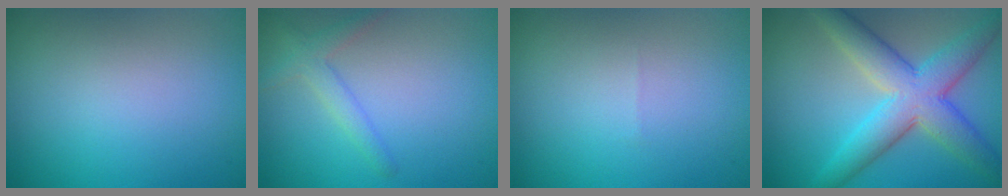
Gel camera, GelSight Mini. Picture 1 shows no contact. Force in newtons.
{"total": 2.0, "press": 2.0, "slide": 0.1}
{"total": 0.0}
{"total": 7.4, "press": 7.3, "slide": 0.5}